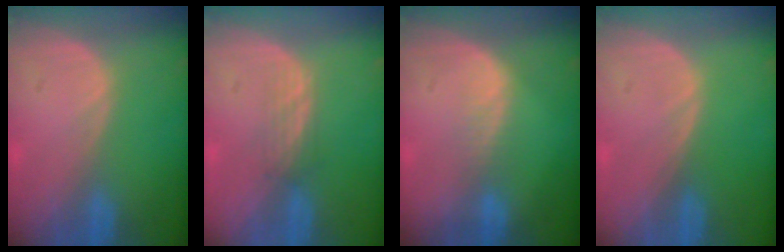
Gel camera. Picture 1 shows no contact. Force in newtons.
{"total": 2.2, "press": 2.2, "slide": 0.4}
{"total": 2.0, "press": 2.0, "slide": 0.1}
{"total": 0.0}